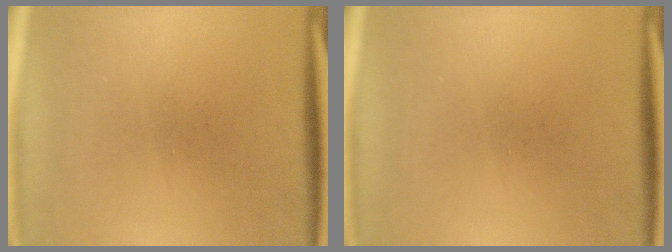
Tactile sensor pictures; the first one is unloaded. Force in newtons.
{"total": 0.0}